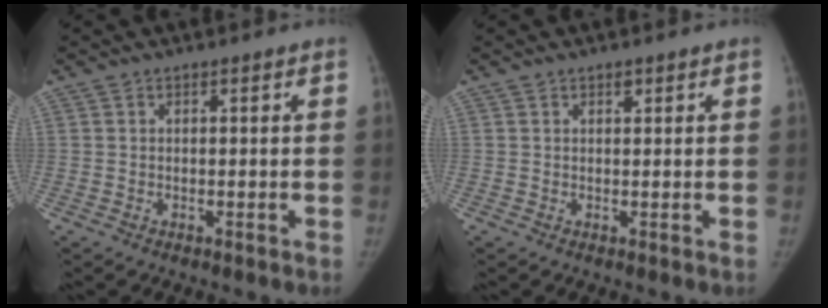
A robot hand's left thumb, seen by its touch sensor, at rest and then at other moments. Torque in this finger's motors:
{"motor_torque": [0.17, -0.01, 0.24, -0.23, 0.11]}